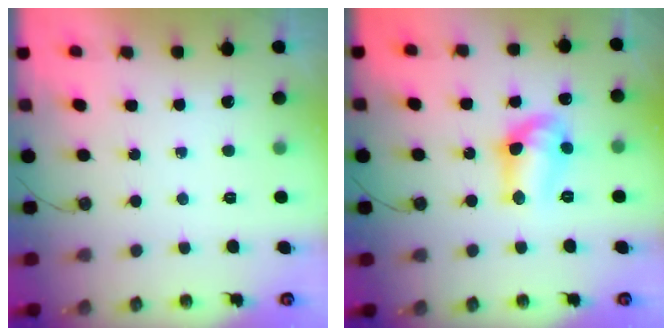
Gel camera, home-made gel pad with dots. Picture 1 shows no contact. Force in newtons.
{"total": 11.3, "press": 11.0, "slide": 2.1}